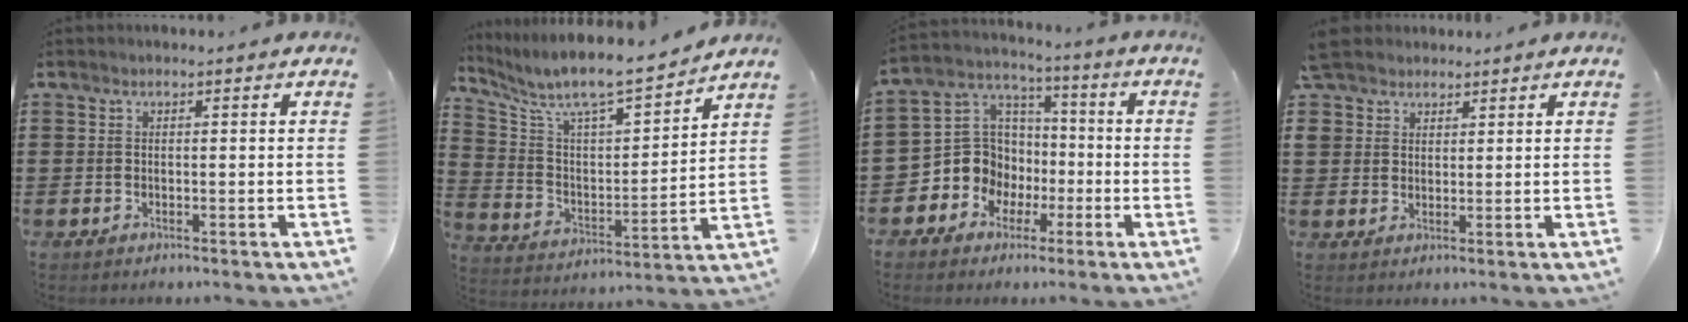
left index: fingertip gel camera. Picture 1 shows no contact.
{"total": 7.7, "force": [6.8, 1.1, 3.5], "torque": [-0.100, -0.050, 0.108]}
{"total": 9.9, "force": [-2.5, 9.1, 2.7], "torque": [-0.113, 0.000, -0.047]}
{"total": 4.4, "force": [3.5, 2.8, 0.3], "torque": [-0.025, 0.003, 0.066]}